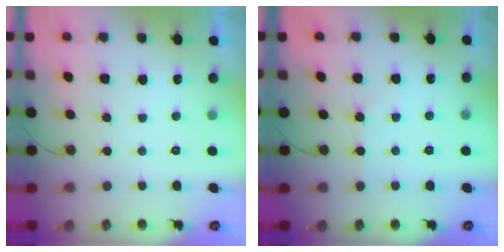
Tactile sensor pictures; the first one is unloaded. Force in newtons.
{"total": 1.5, "press": 1.5, "slide": 0.3}